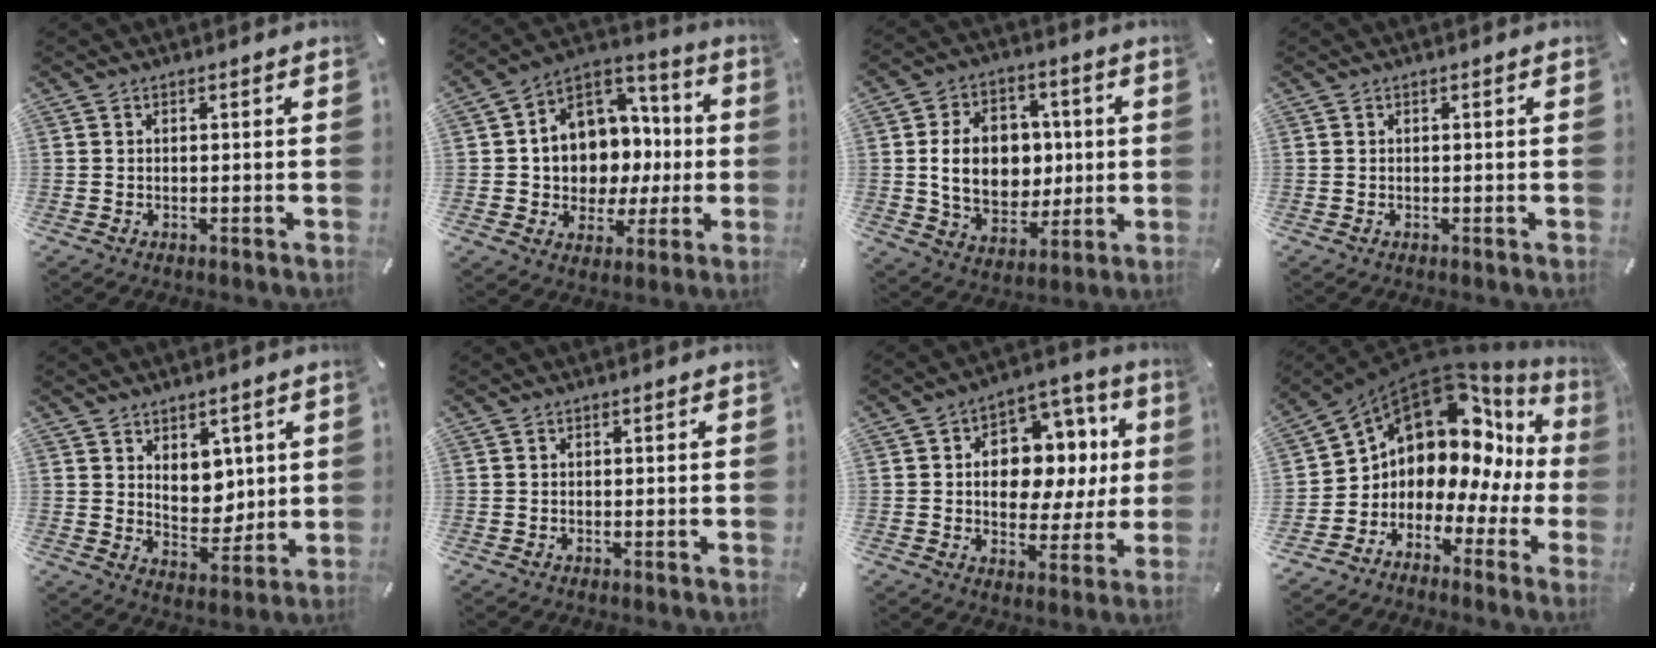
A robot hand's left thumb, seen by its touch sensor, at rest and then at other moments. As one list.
[{"total": 11.1, "force": [0.5, 10.6, 3.5], "torque": [-0.049, -0.031, 0.024]}, {"total": 15.1, "force": [1.1, 12.0, 9.2], "torque": [-0.164, 0.013, 0.027]}, {"total": 0.0}, {"total": 7.1, "force": [3.5, 5.7, 2.3], "torque": [-0.025, -0.027, 0.065]}, {"total": 0.0}, {"total": 11.8, "force": [1.1, 9.4, 7.1], "torque": [-0.092, -0.012, 0.022]}, {"total": 12.0, "force": [5.9, 8.4, 6.3], "torque": [-0.119, -0.069, 0.101]}]